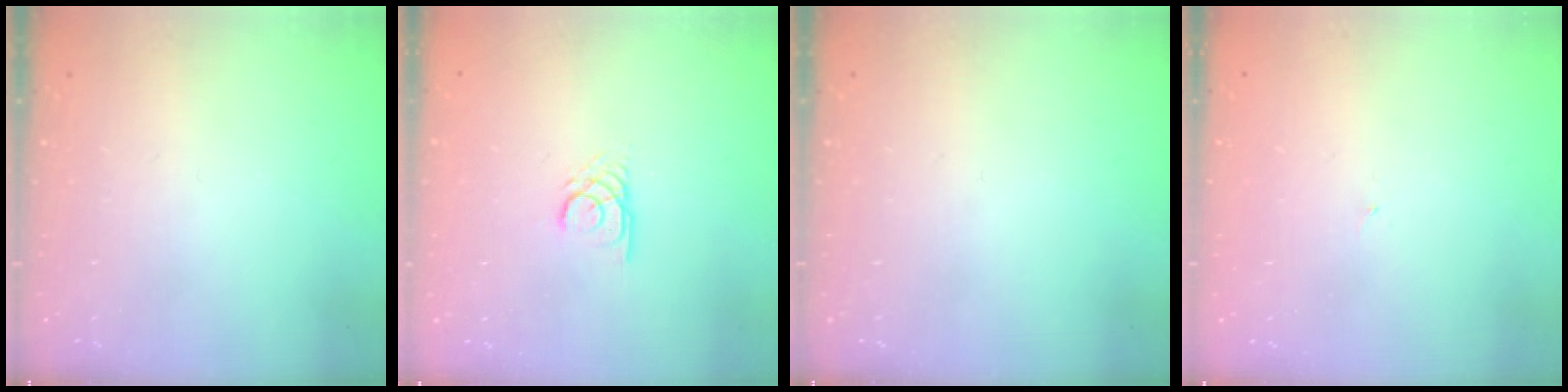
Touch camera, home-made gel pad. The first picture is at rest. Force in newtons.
{"total": 2.7, "press": 2.7, "slide": 0.1}
{"total": 0.0}
{"total": 0.8, "press": 0.8, "slide": 0.1}